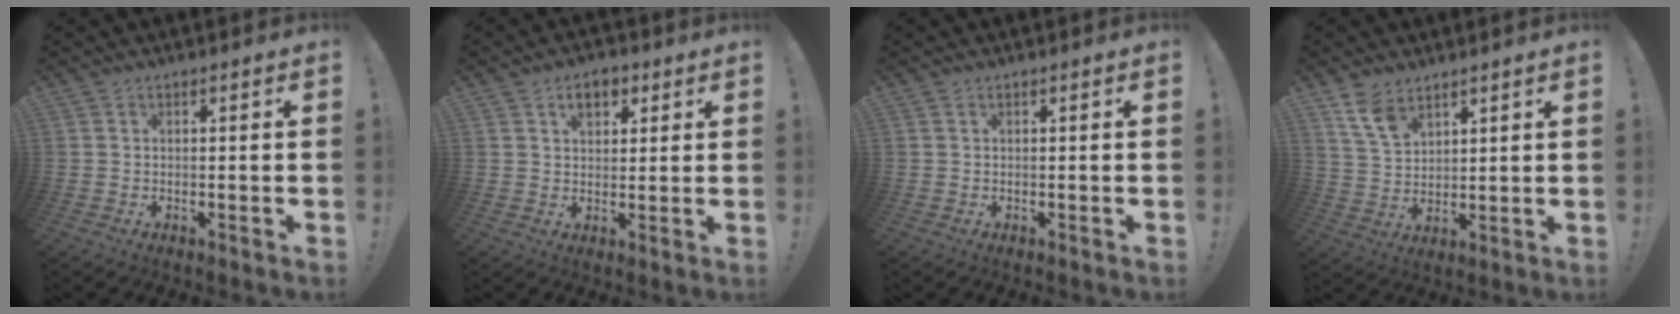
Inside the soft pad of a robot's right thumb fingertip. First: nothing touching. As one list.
[{"total": 6.1, "force": [2.9, 4.0, 3.5], "torque": [-0.041, -0.003, 0.049]}, {"total": 0.0}, {"total": 8.1, "force": [5.8, 4.2, 3.8], "torque": [-0.069, -0.031, 0.112]}]